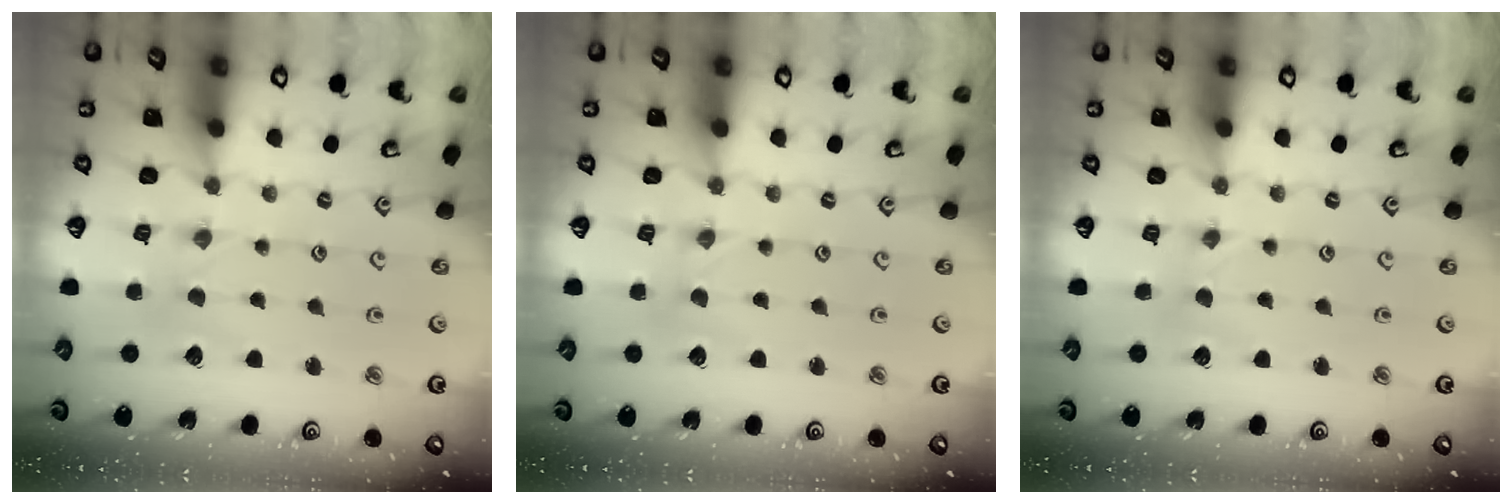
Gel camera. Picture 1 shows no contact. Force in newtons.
{"total": 0.0}
{"total": 0.5, "press": 0.5, "slide": 0.1}